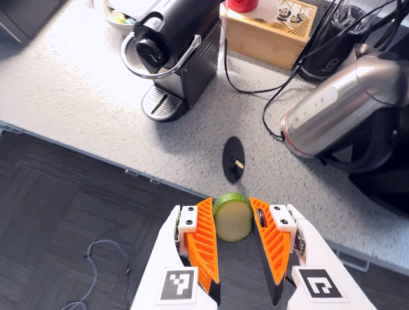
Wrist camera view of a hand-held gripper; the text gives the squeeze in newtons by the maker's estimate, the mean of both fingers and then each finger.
{"total": 9.1, "left": 8.6, "right": 9.5}